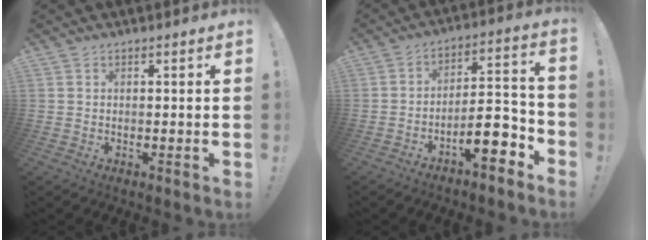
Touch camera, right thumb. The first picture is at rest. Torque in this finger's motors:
{"motor_torque": [1.34, 1.11, 0.96, -1.25, 0.23]}